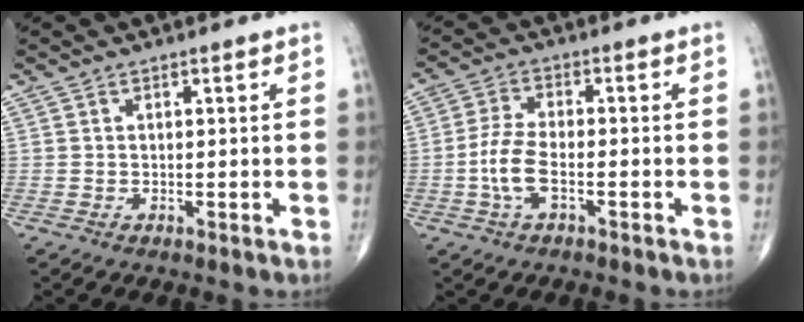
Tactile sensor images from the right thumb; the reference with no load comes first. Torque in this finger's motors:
{"motor_torque": [0.34, 0.01, 0.73, -0.03, 0.21]}